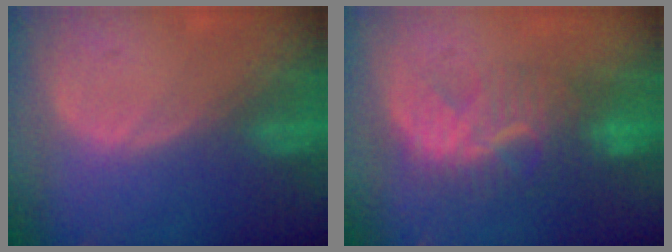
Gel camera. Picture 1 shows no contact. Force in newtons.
{"total": 8.3, "press": 7.9, "slide": 2.5}